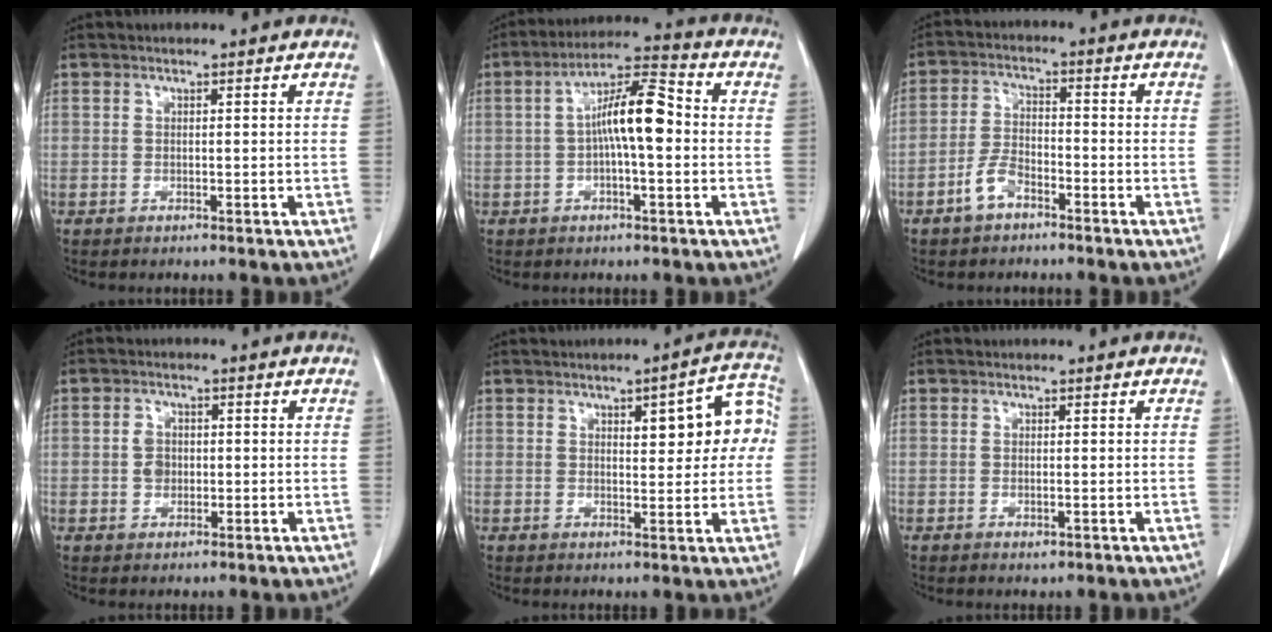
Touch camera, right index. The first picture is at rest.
{"total": 9.6, "force": [-0.1, 2.1, 9.4], "torque": [-0.171, 0.028, -0.008]}
{"total": 4.9, "force": [-3.2, 2.4, 2.9], "torque": [-0.065, 0.009, -0.060]}
{"total": 2.9, "force": [-0.2, 2.3, 1.7], "torque": [-0.029, 0.007, -0.003]}
{"total": 9.3, "force": [2.0, 2.9, 8.6], "torque": [-0.099, 0.028, 0.023]}
{"total": 0.9, "force": [-0.3, 0.3, 0.8], "torque": [-0.014, -0.003, -0.001]}